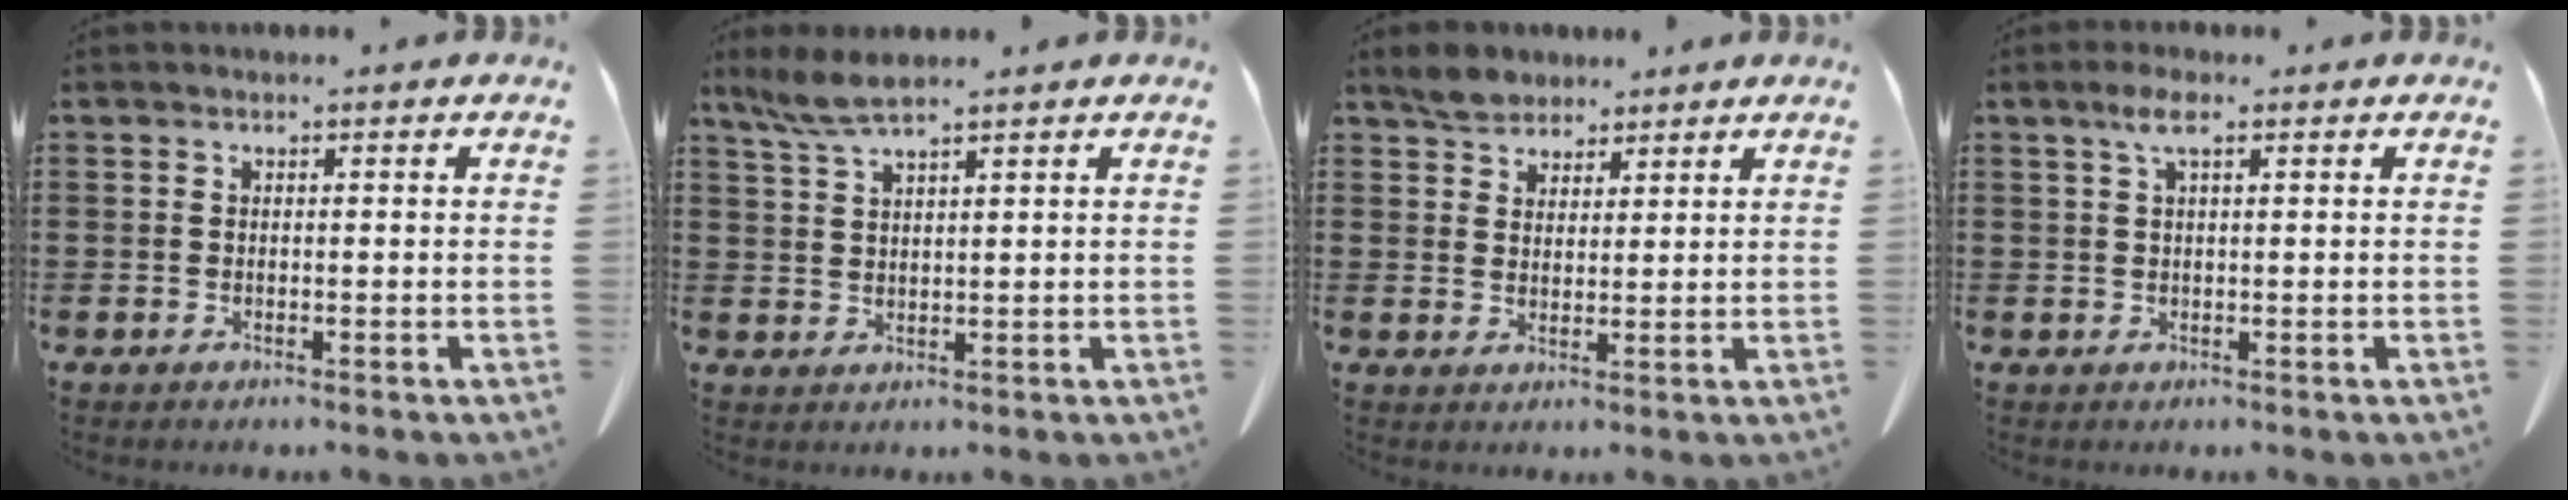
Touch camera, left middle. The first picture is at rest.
{"total": 4.1, "force": [3.1, 0.4, 2.6], "torque": [-0.060, -0.003, 0.058]}
{"total": 3.8, "force": [3.3, 1.8, 0.7], "torque": [-0.027, 0.004, 0.064]}
{"total": 3.1, "force": [1.4, 0.7, 2.7], "torque": [-0.056, 0.006, 0.024]}